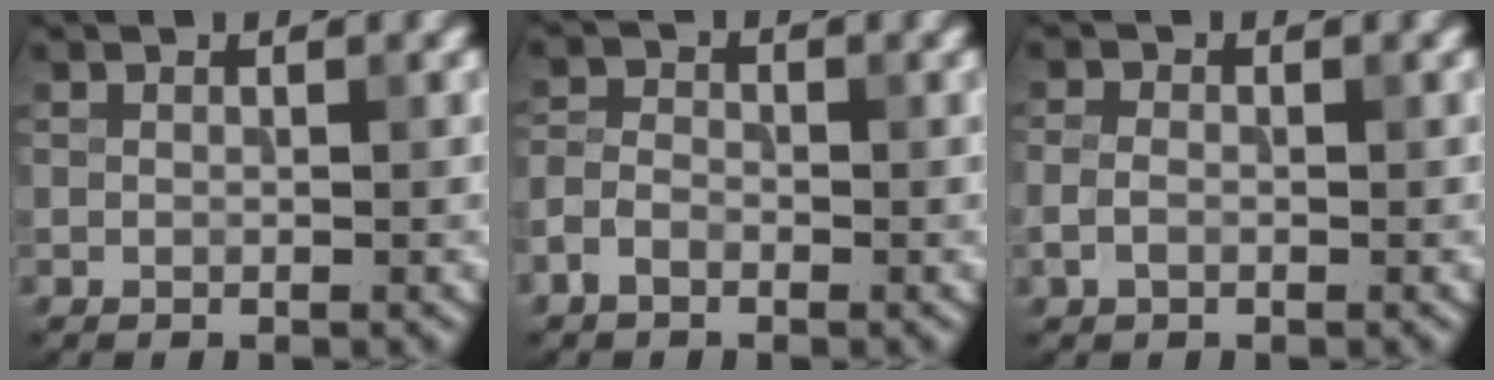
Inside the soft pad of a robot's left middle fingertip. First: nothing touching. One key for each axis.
{"total": 2.1, "fx": -1.3, "fy": 1.3, "fz": 1.0, "tx": -0.020, "ty": 0.004, "tz": -0.035}
{"total": 1.4, "fx": -0.4, "fy": 1.0, "fz": 1.0, "tx": -0.021, "ty": 0.002, "tz": -0.012}